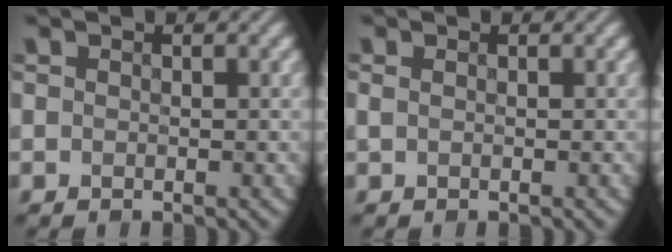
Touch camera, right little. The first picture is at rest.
{"total": 0.0}